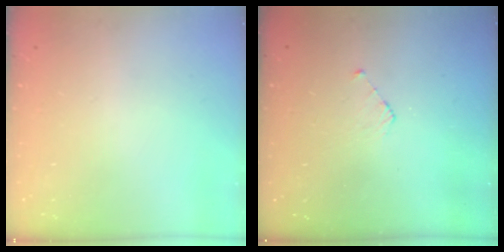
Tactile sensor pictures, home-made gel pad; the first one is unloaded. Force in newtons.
{"total": 4.3, "press": 4.3, "slide": 0.3}